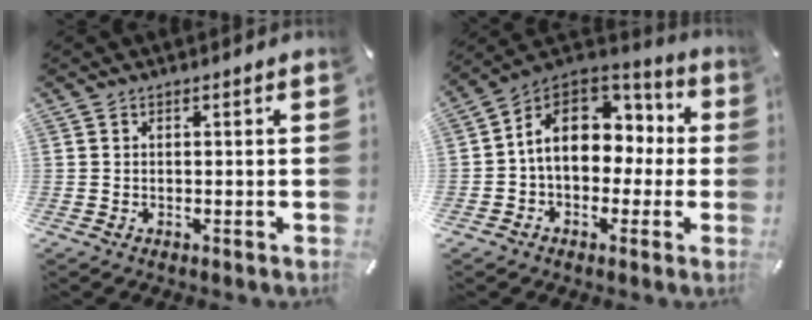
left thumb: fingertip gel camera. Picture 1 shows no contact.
{"total": 13.8, "force": [1.9, 10.7, 8.4], "torque": [-0.148, -0.004, 0.040]}